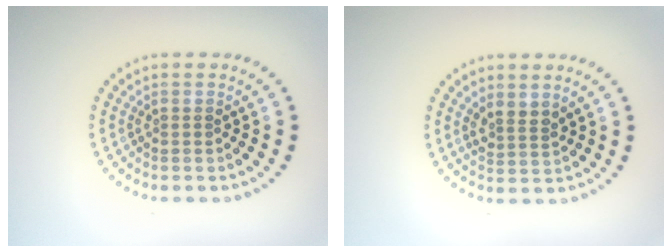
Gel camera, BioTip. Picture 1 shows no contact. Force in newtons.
{"total": 1.8, "press": 1.4, "slide": 1.1}